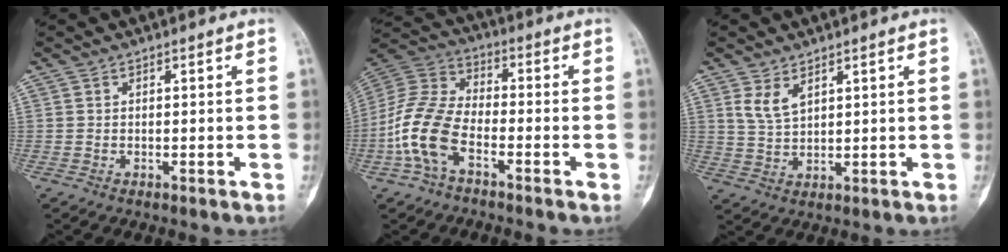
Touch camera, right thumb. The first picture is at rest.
{"total": 12.2, "force": [-4.7, 6.6, 9.1], "torque": [-0.199, 0.035, -0.102]}
{"total": 4.1, "force": [2.4, 2.1, 2.7], "torque": [-0.050, -0.014, 0.055]}